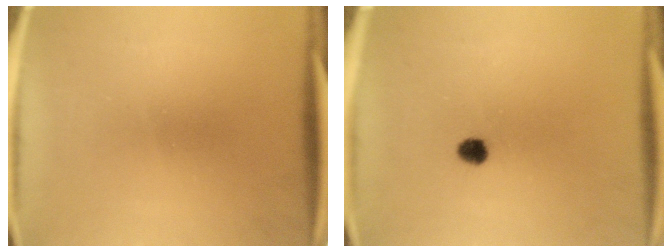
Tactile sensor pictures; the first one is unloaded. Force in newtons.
{"total": 2.5}